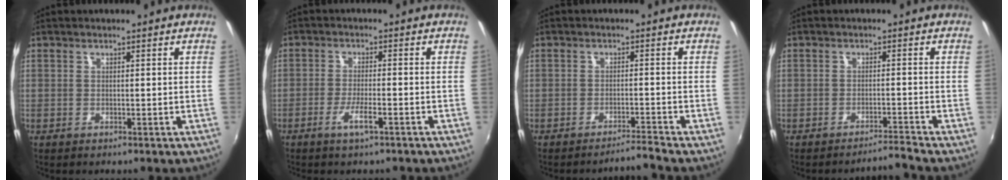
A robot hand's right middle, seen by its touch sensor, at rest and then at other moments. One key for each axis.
{"total": 3.9, "fx": -2.5, "fy": 0.5, "fz": 3.0, "tx": -0.068, "ty": -0.005, "tz": -0.048}
{"total": 3.0, "fx": -2.6, "fy": -1.5, "fz": -0.2, "tx": -0.002, "ty": 0.004, "tz": -0.044}
{"total": 3.1, "fx": -2.6, "fy": -1.6, "fz": -0.4, "tx": 0.002, "ty": 0.004, "tz": -0.045}